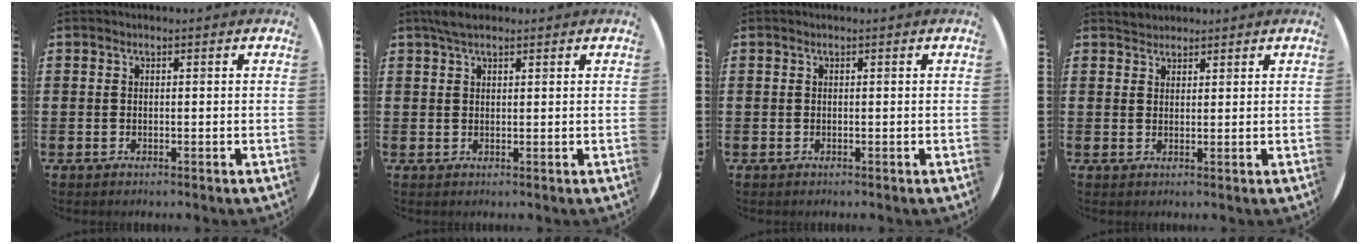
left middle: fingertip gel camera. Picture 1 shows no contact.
{"total": 2.5, "force": [1.9, 0.8, 1.5], "torque": [-0.033, 0.006, 0.034]}
{"total": 0.0}
{"total": 1.6, "force": [1.5, 0.4, -0.1], "torque": [0.000, 0.003, 0.031]}